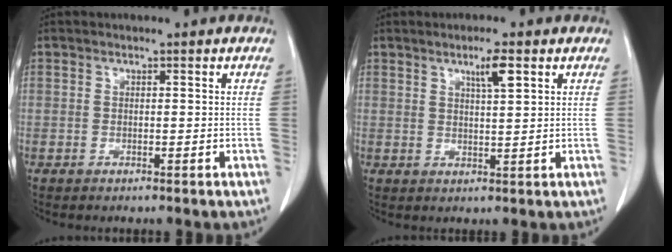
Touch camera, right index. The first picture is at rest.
{"total": 3.6, "force": [2.0, 0.2, 3.0], "torque": [-0.053, -0.002, 0.034]}